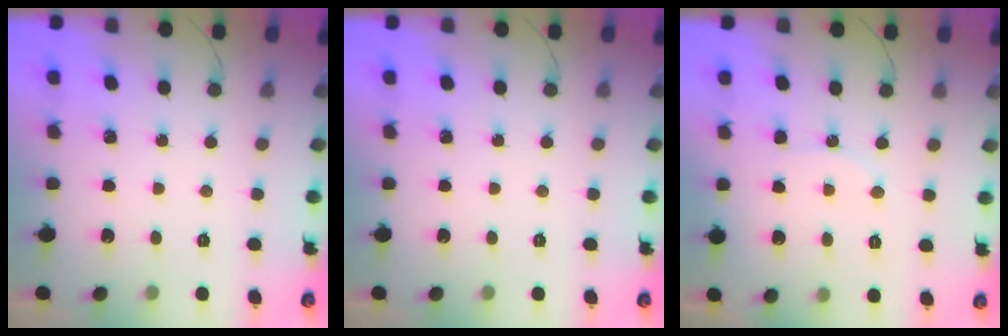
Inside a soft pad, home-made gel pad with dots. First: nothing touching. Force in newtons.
{"total": 0.0}
{"total": 5.8, "press": 5.8, "slide": 0.6}